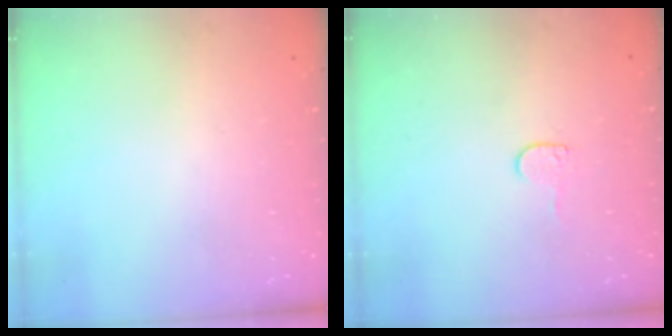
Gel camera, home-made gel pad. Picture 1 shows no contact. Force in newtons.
{"total": 4.0, "press": 4.0, "slide": 0.3}